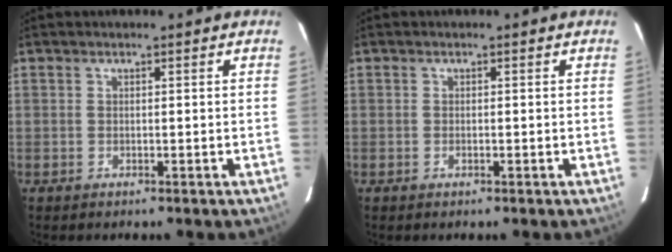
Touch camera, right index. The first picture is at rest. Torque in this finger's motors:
{"motor_torque": [-0.04, -0.01, -0.03, 0.00]}